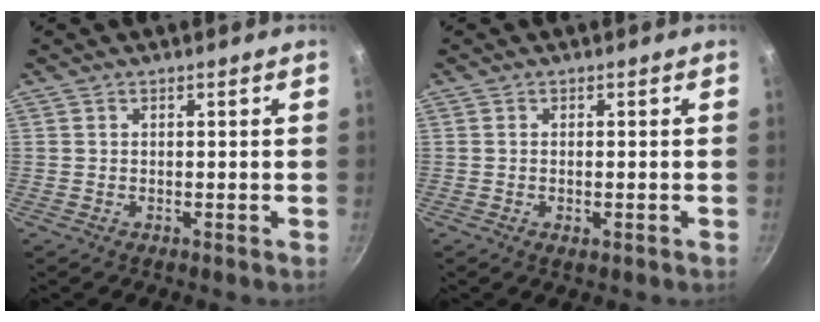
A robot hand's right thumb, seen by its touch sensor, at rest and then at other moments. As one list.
[{"total": 1.4, "force": [-0.5, 0.6, 1.2], "torque": [-0.024, -0.002, -0.007]}]